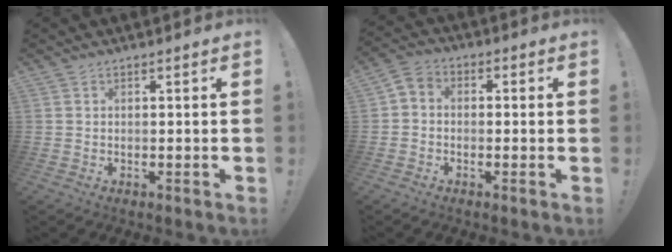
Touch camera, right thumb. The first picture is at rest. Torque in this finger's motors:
{"motor_torque": [0.01, 0.05, 0.24, -0.28, 0.15]}